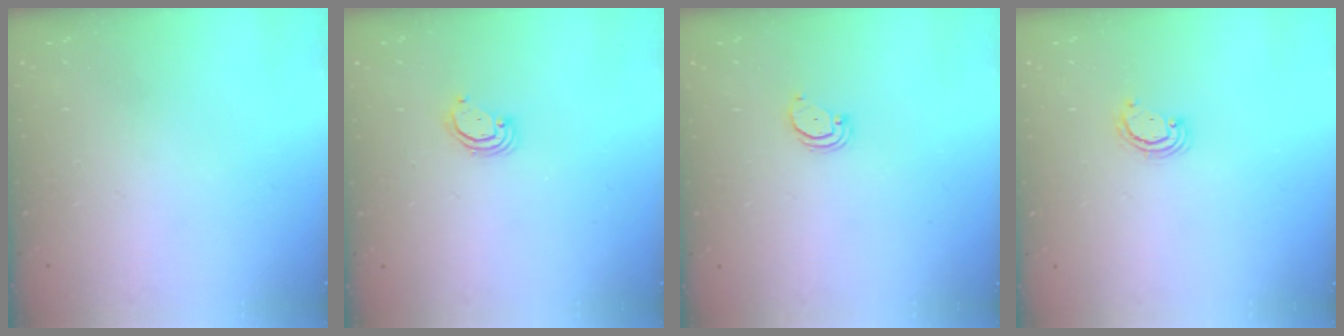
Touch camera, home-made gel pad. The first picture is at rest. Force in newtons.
{"total": 3.2, "press": 3.2, "slide": 0.2}
{"total": 2.1, "press": 2.1, "slide": 0.2}
{"total": 2.9, "press": 2.8, "slide": 0.3}